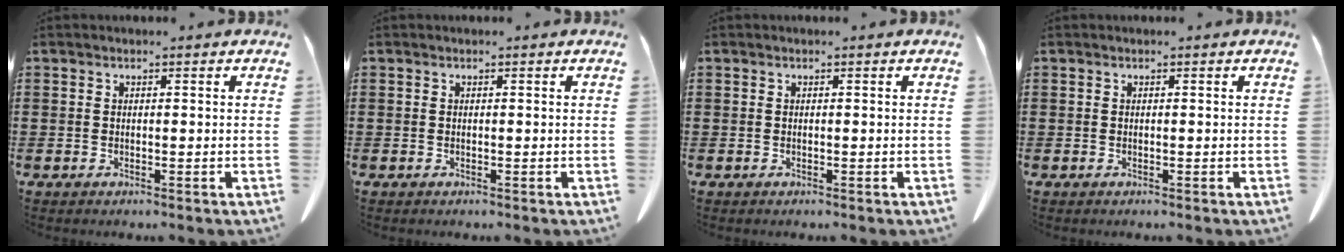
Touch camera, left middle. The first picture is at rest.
{"total": 0.0}
{"total": 0.0}
{"total": 0.0}